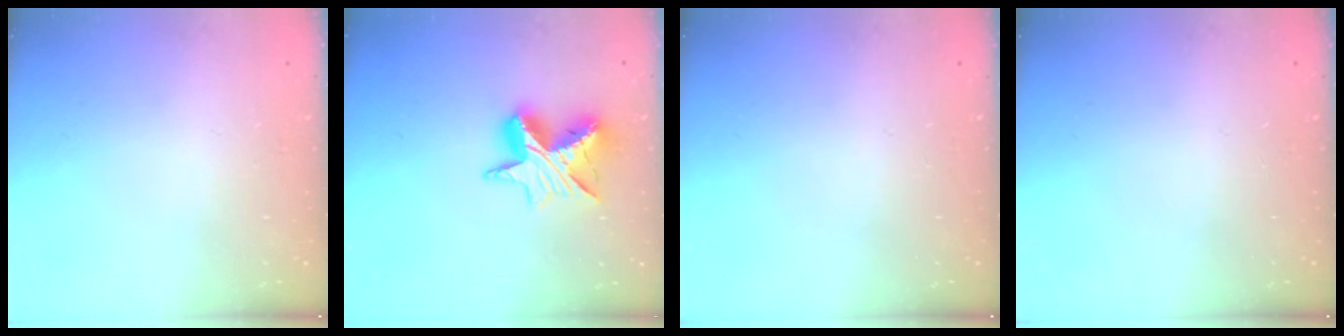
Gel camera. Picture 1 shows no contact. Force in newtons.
{"total": 11.7, "press": 11.7, "slide": 0.9}
{"total": 0.0}
{"total": 0.0}